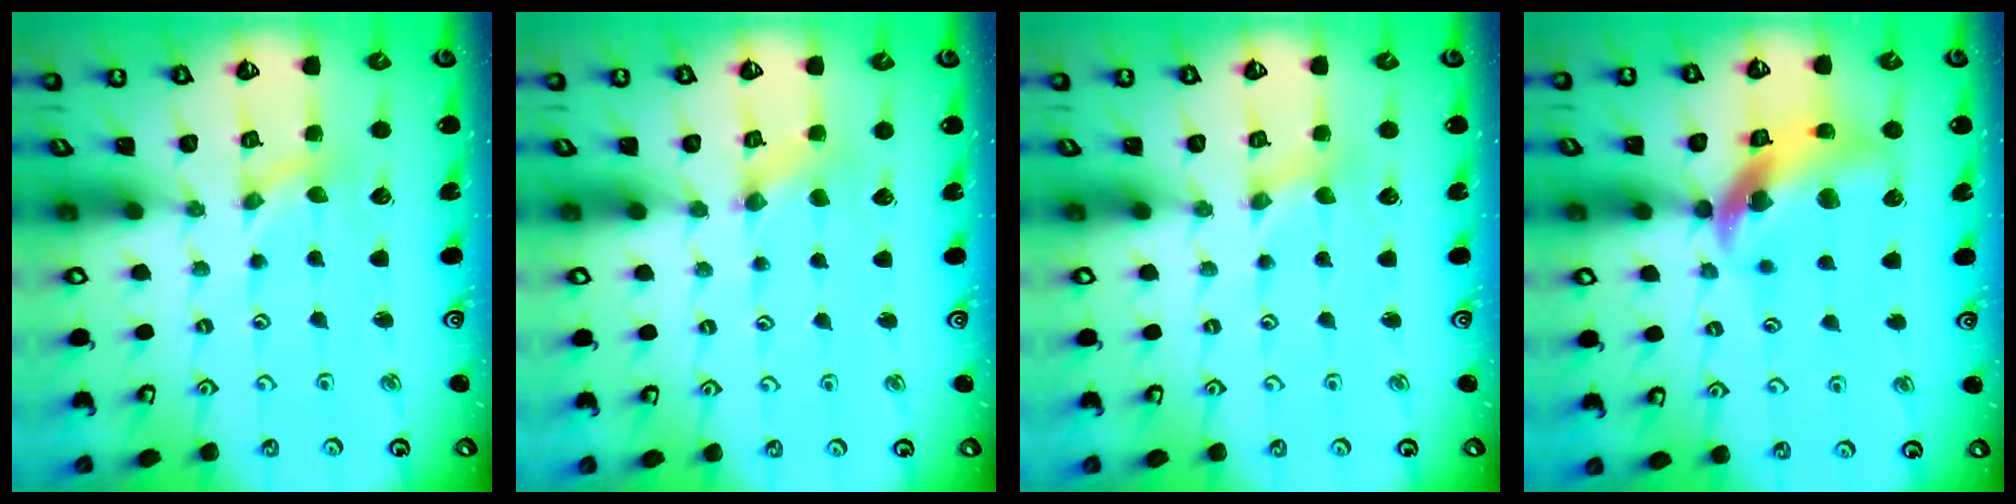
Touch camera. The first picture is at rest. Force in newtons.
{"total": 0.0}
{"total": 0.0}
{"total": 14.4, "press": 14.3, "slide": 2.0}